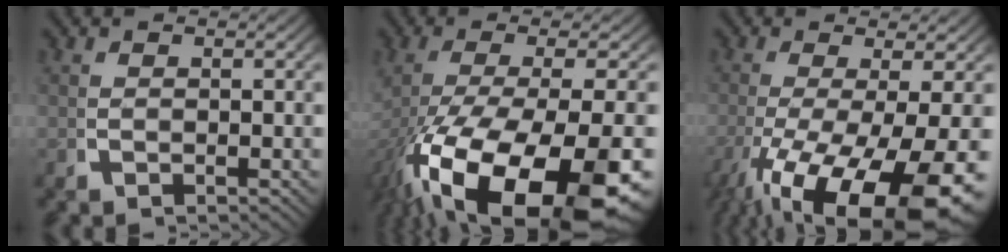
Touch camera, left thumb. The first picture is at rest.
{"total": 15.4, "force": [-4.8, 7.7, 12.5], "torque": [-0.264, -0.062, -0.029]}
{"total": 12.2, "force": [-4.2, 5.7, 9.9], "torque": [-0.195, -0.051, -0.032]}